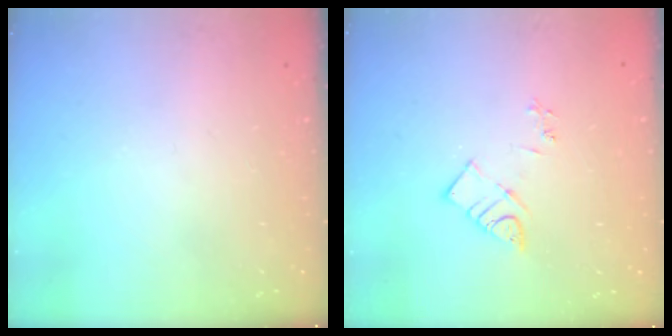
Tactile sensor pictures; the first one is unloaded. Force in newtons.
{"total": 6.0, "press": 6.0, "slide": 0.2}